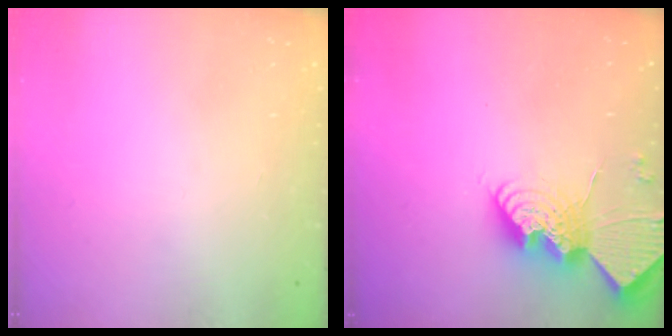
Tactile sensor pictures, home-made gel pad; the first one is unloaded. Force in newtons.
{"total": 11.8, "press": 11.8, "slide": 1.0}